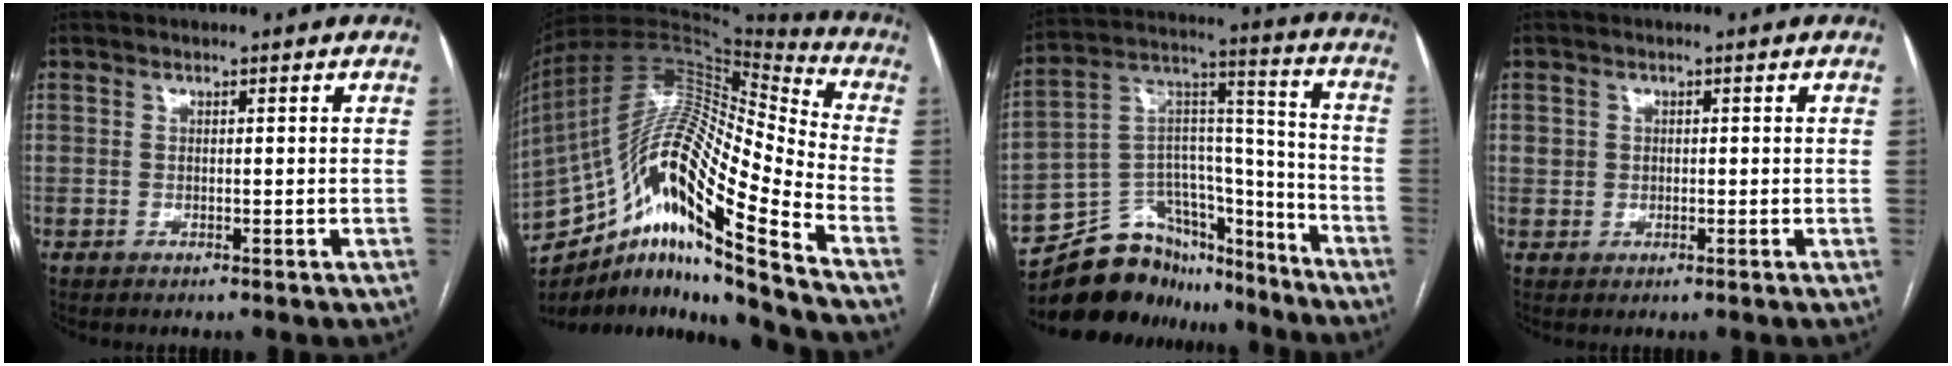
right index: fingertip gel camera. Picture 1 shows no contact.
{"total": 23.3, "force": [-13.7, 2.6, 18.6], "torque": [-0.365, 0.012, -0.246]}
{"total": 20.9, "force": [-18.0, 8.8, 6.0], "torque": [-0.120, 0.050, -0.285]}
{"total": 1.5, "force": [0.3, 1.4, 0.4], "torque": [-0.005, 0.010, 0.007]}